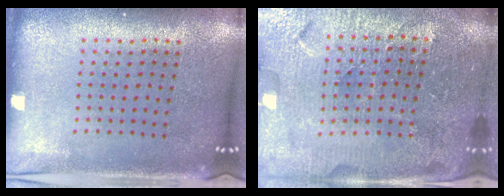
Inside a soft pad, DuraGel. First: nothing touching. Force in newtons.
{"total": 5.1, "press": 4.7, "slide": 1.9}